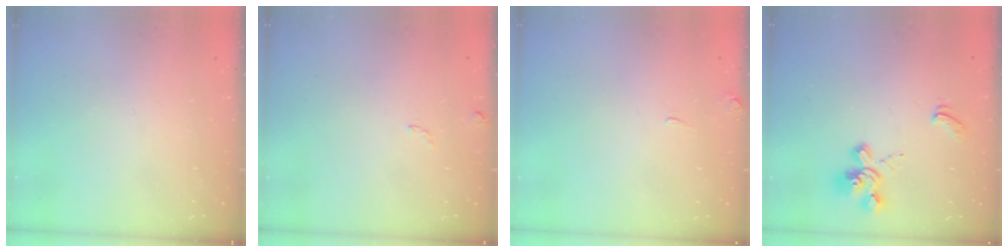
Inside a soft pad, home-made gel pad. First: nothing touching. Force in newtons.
{"total": 2.6, "press": 2.5, "slide": 0.5}
{"total": 1.1, "press": 1.0, "slide": 0.5}
{"total": 2.4, "press": 1.9, "slide": 1.5}